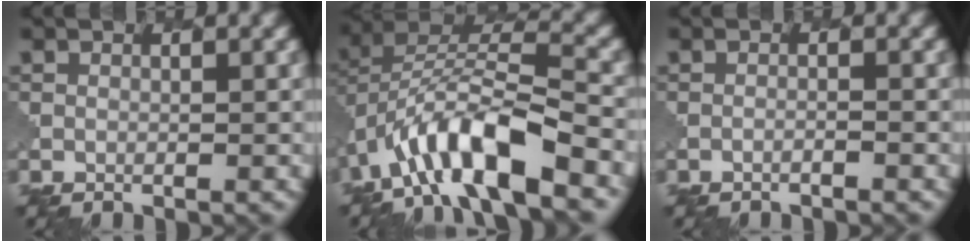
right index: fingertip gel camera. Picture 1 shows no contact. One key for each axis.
{"total": 10.1, "fx": -4.9, "fy": 3.6, "fz": 8.1, "tx": -0.140, "ty": 0.017, "tz": -0.090}
{"total": 0.7, "fx": -0.6, "fy": 0.2, "fz": 0.4, "tx": -0.001, "ty": 0.000, "tz": -0.015}